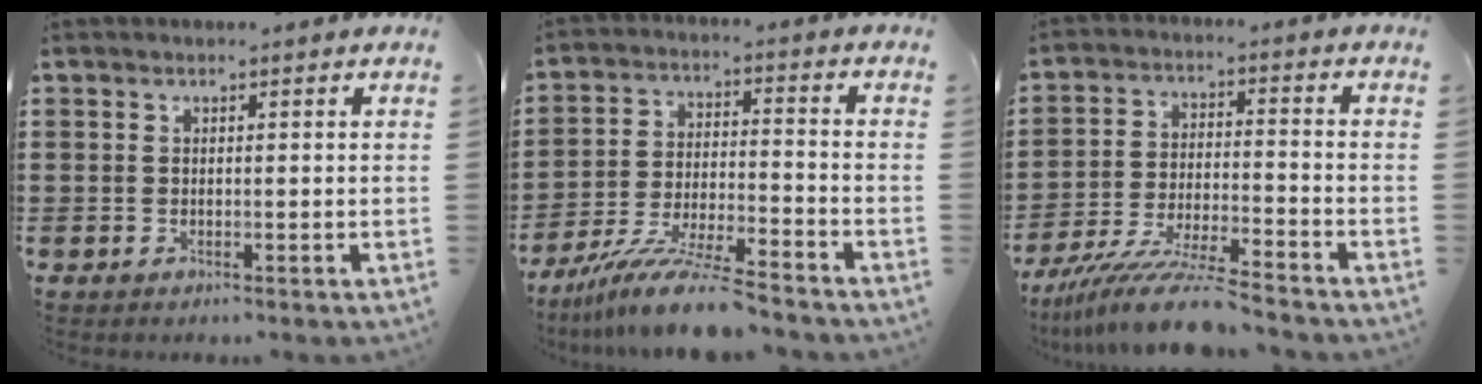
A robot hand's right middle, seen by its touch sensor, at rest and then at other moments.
{"total": 10.5, "force": [-9.2, 0.4, 5.1], "torque": [-0.097, 0.009, -0.178]}
{"total": 10.3, "force": [-9.0, 0.4, 5.0], "torque": [-0.097, 0.006, -0.175]}